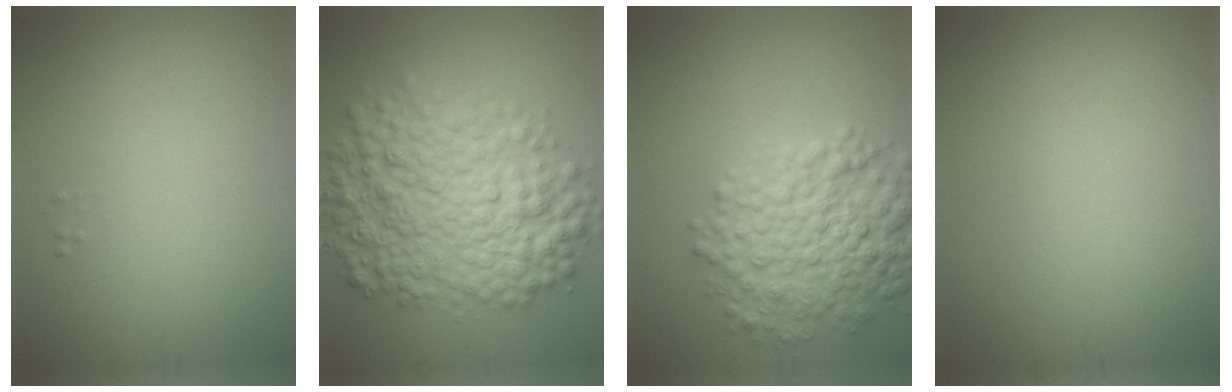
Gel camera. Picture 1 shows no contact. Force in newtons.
{"total": 9.8, "press": 9.8, "slide": 0.1}
{"total": 7.3, "press": 7.3, "slide": 0.1}
{"total": 0.0}